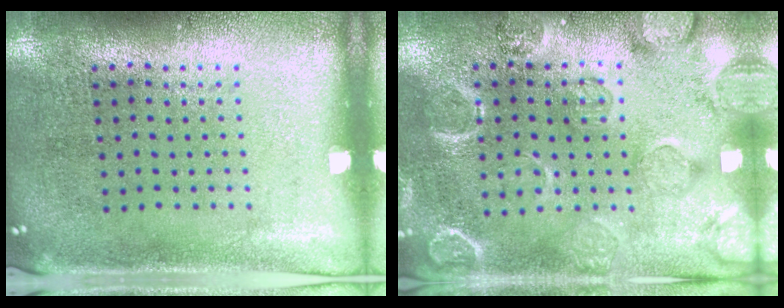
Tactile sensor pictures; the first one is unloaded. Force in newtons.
{"total": 2.3, "press": 2.1, "slide": 0.9}